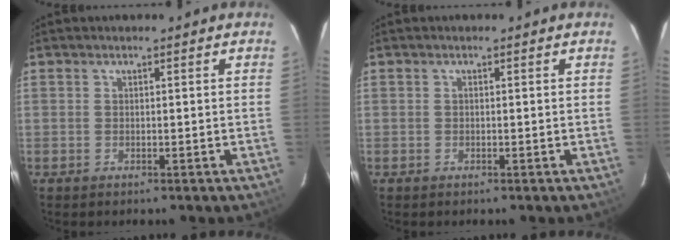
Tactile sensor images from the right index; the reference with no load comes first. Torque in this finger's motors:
{"motor_torque": [0.14, -0.03, 0.13, 0.01]}